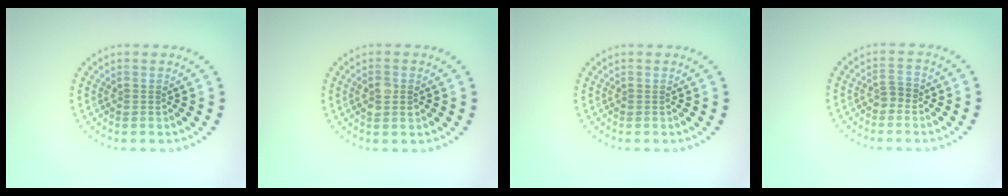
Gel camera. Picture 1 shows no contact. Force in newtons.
{"total": 1.7, "press": 1.7, "slide": 0.1}
{"total": 0.0}
{"total": 1.1, "press": 1.1, "slide": 0.4}